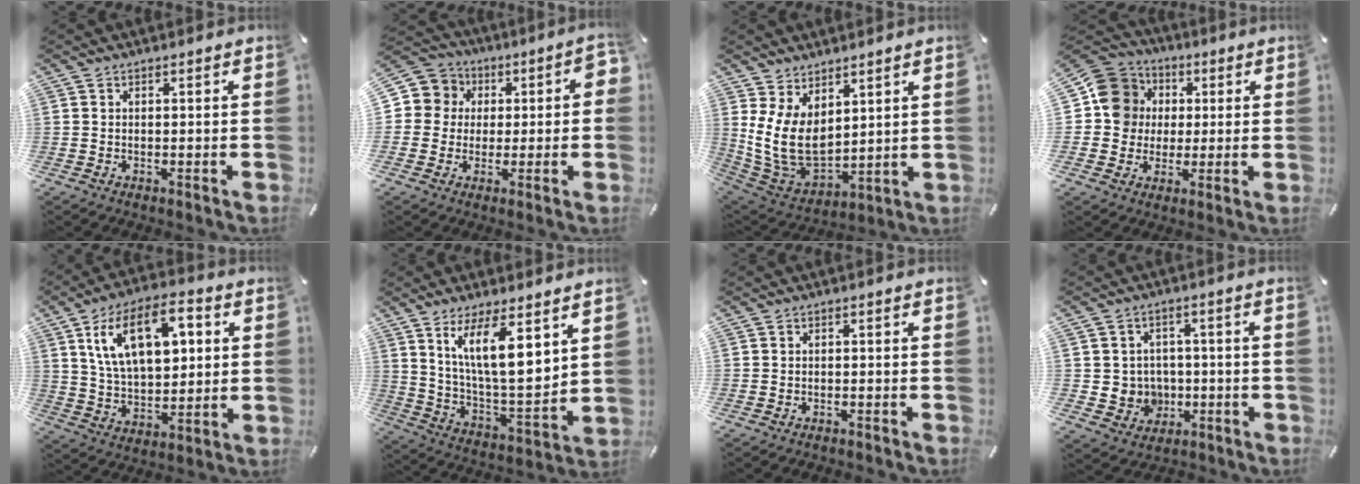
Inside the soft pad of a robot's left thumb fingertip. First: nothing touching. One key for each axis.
{"total": 7.9, "fx": -0.1, "fy": 7.7, "fz": 1.8, "tx": -0.032, "ty": 0.005, "tz": -0.004}
{"total": 11.4, "fx": 2.6, "fy": 8.0, "fz": 7.8, "tx": -0.179, "ty": -0.028, "tz": 0.058}
{"total": 11.1, "fx": 1.4, "fy": 10.7, "fz": 2.8, "tx": -0.043, "ty": 0.001, "tz": 0.032}
{"total": 17.2, "fx": 6.7, "fy": 9.5, "fz": 12.7, "tx": -0.227, "ty": -0.003, "tz": 0.113}
{"total": 14.8, "fx": 8.8, "fy": 4.5, "fz": 11.1, "tx": -0.208, "ty": -0.043, "tz": 0.149}
{"total": 1.1, "fx": -1.1, "fy": 0.3, "fz": 0.3, "tx": -0.006, "ty": 0.002, "tz": -0.021}
{"total": 6.9, "fx": -0.3, "fy": 6.9, "fz": 0.8, "tx": -0.024, "ty": -0.003, "tz": 0.002}